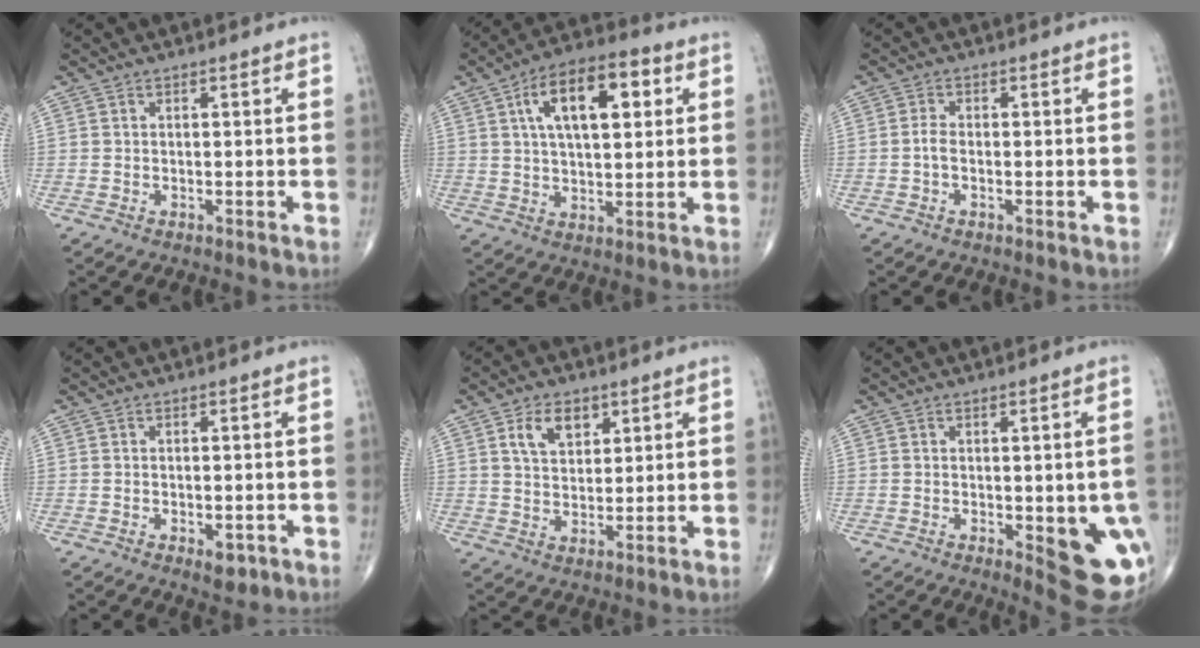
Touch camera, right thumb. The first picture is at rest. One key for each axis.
{"total": 14.8, "fx": 4.7, "fy": 7.1, "fz": 12.1, "tx": -0.180, "ty": 0.008, "tz": 0.073}
{"total": 1.8, "fx": -0.4, "fy": 0.9, "fz": 1.5, "tx": -0.029, "ty": 0.001, "tz": -0.013}
{"total": 2.7, "fx": -1.0, "fy": 1.5, "fz": 2.1, "tx": -0.018, "ty": -0.001, "tz": -0.008}
{"total": 6.8, "fx": 3.2, "fy": 4.3, "fz": 4.1, "tx": -0.054, "ty": -0.014, "tz": 0.058}
{"total": 12.3, "fx": -2.7, "fy": 4.5, "fz": 11.1, "tx": -0.115, "ty": -0.013, "tz": -0.019}